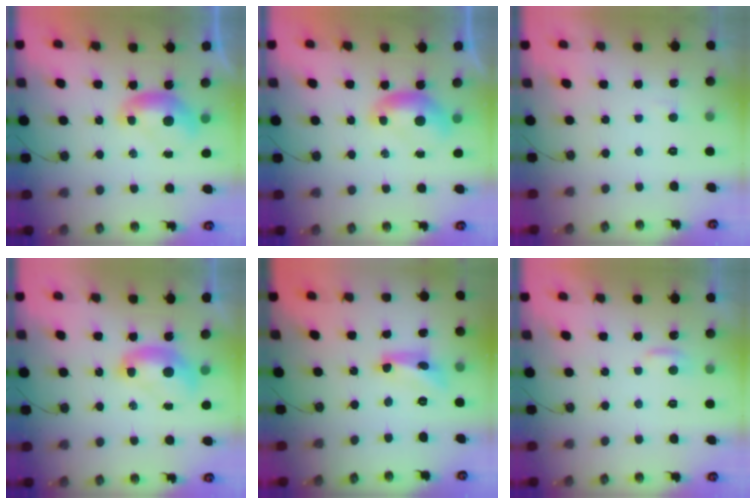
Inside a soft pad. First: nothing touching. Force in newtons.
{"total": 0.0}
{"total": 3.3, "press": 3.3, "slide": 0.2}
{"total": 2.0, "press": 2.0, "slide": 0.2}
{"total": 6.4, "press": 6.4, "slide": 0.4}
{"total": 2.0, "press": 2.0, "slide": 0.3}